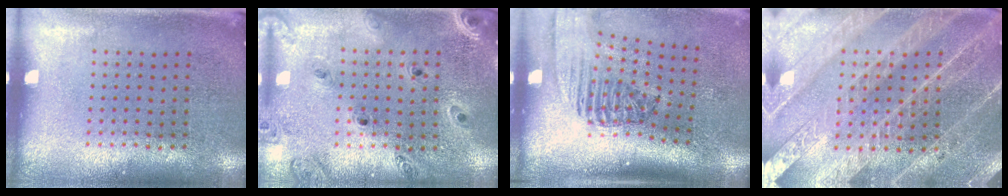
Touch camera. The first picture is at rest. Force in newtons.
{"total": 1.3, "press": 1.3, "slide": 0.1}
{"total": 2.4, "press": 1.7, "slide": 1.7}
{"total": 3.9, "press": 3.6, "slide": 1.5}